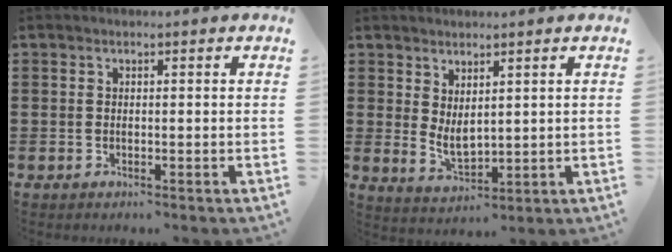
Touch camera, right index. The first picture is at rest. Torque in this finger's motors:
{"motor_torque": [1.10, 1.04, 0.12, 0.07]}